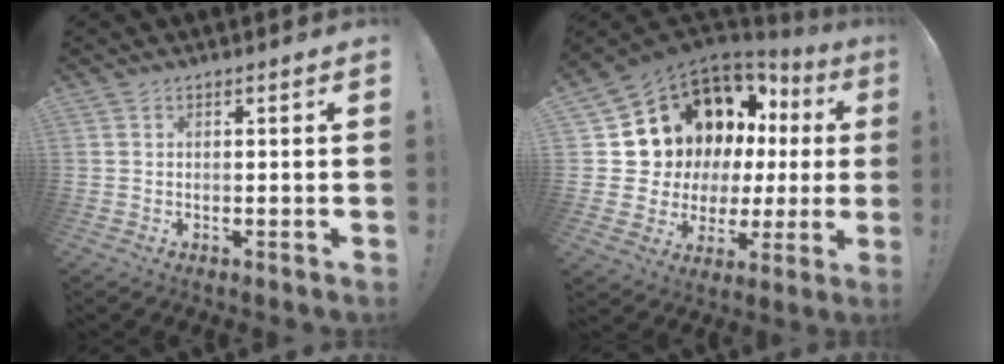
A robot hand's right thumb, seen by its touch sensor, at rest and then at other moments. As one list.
[{"total": 12.3, "force": [7.2, 8.2, 5.7], "torque": [-0.092, -0.075, 0.151]}]